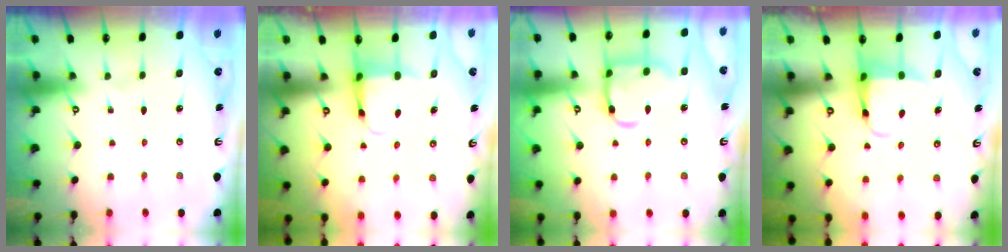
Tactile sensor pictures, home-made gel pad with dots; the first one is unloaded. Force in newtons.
{"total": 4.5, "press": 4.5, "slide": 0.5}
{"total": 14.4, "press": 14.4, "slide": 1.3}
{"total": 4.8, "press": 4.8, "slide": 0.7}